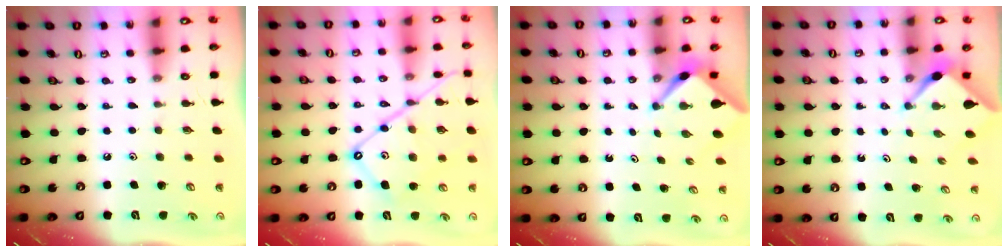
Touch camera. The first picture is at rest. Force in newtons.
{"total": 15.1, "press": 15.0, "slide": 1.5}
{"total": 2.6, "press": 2.6, "slide": 0.3}
{"total": 2.1, "press": 2.1, "slide": 0.3}